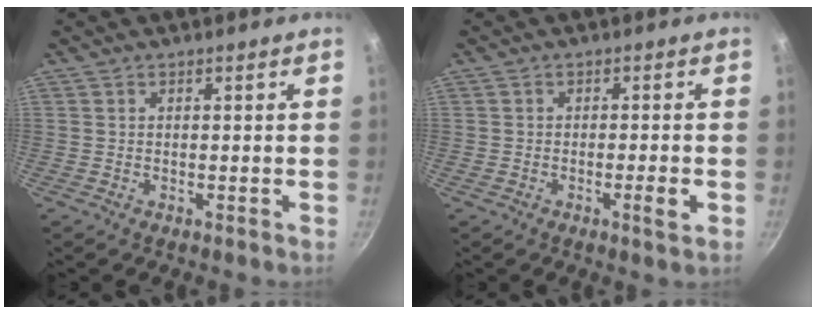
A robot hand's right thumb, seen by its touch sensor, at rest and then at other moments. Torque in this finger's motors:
{"motor_torque": [-0.01, -0.42, 0.39, 0.09, -0.02]}